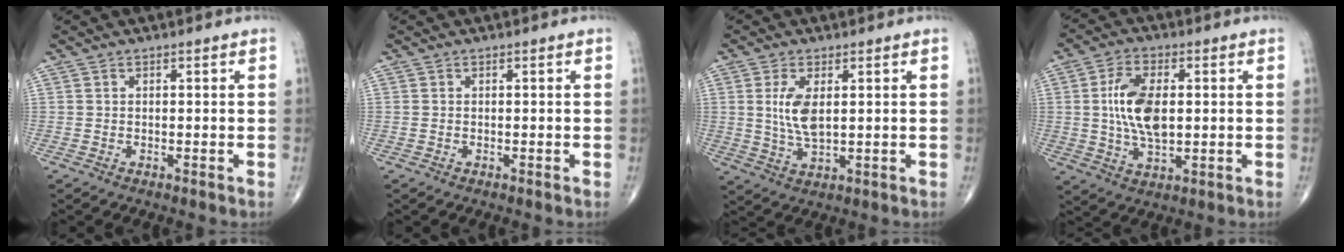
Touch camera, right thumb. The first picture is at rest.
{"total": 0.0}
{"total": 6.6, "force": [1.3, 2.8, 5.8], "torque": [-0.122, -0.012, 0.031]}
{"total": 10.9, "force": [1.0, 5.5, 9.3], "torque": [-0.178, -0.004, 0.022]}